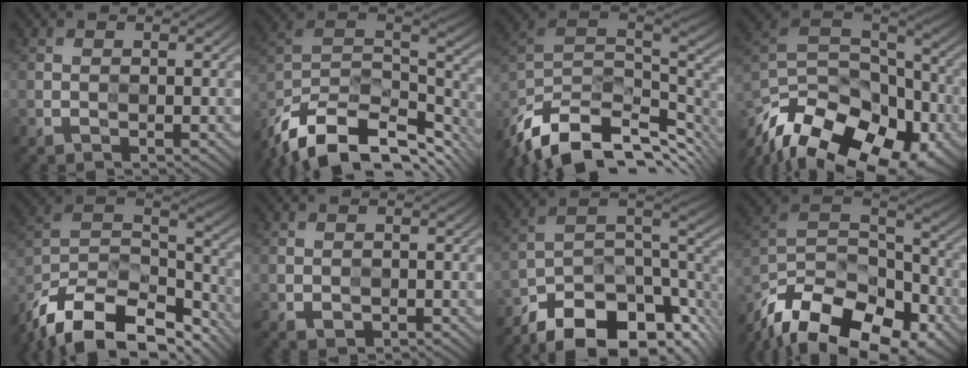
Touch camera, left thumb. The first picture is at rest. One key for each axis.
{"total": 16.4, "fx": -11.1, "fy": 7.3, "fz": 9.6, "tx": -0.240, "ty": -0.029, "tz": -0.180}
{"total": 15.0, "fx": -8.8, "fy": 6.5, "fz": 10.2, "tx": -0.241, "ty": -0.020, "tz": -0.153}
{"total": 19.7, "fx": -13.3, "fy": 9.7, "fz": 10.9, "tx": -0.230, "ty": -0.027, "tz": -0.195}
{"total": 17.0, "fx": -12.7, "fy": 7.1, "fz": 8.7, "tx": -0.230, "ty": -0.025, "tz": -0.201}
{"total": 1.0, "fx": -0.3, "fy": 0.8, "fz": 0.5, "tx": -0.009, "ty": -0.006, "tz": -0.003}
{"total": 15.5, "fx": -10.8, "fy": 5.8, "fz": 9.5, "tx": -0.188, "ty": -0.012, "tz": -0.173}
{"total": 18.7, "fx": -13.8, "fy": 8.0, "fz": 9.7, "tx": -0.217, "ty": -0.041, "tz": -0.215}